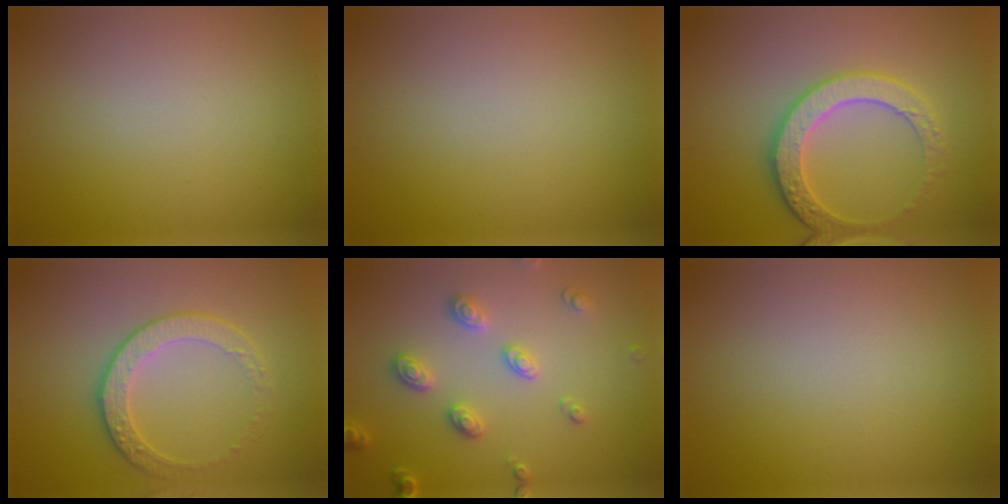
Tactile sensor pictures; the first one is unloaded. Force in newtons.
{"total": 0.0}
{"total": 4.0, "press": 3.8, "slide": 1.1}
{"total": 2.8, "press": 2.4, "slide": 1.4}
{"total": 2.9, "press": 2.8, "slide": 0.4}
{"total": 0.0}